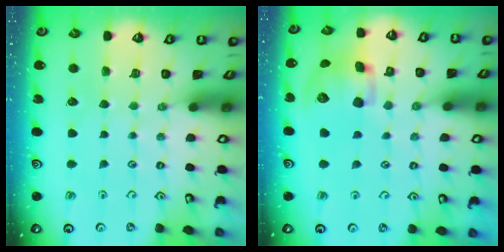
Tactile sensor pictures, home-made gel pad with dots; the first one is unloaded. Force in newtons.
{"total": 13.9, "press": 13.7, "slide": 2.4}